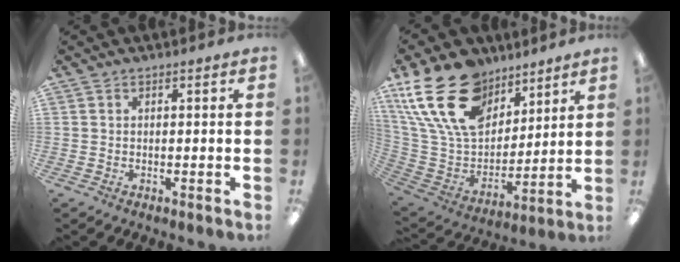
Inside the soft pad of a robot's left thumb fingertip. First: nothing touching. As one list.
[{"total": 24.0, "force": [13.1, 15.0, 13.5], "torque": [-0.274, -0.060, 0.242]}]